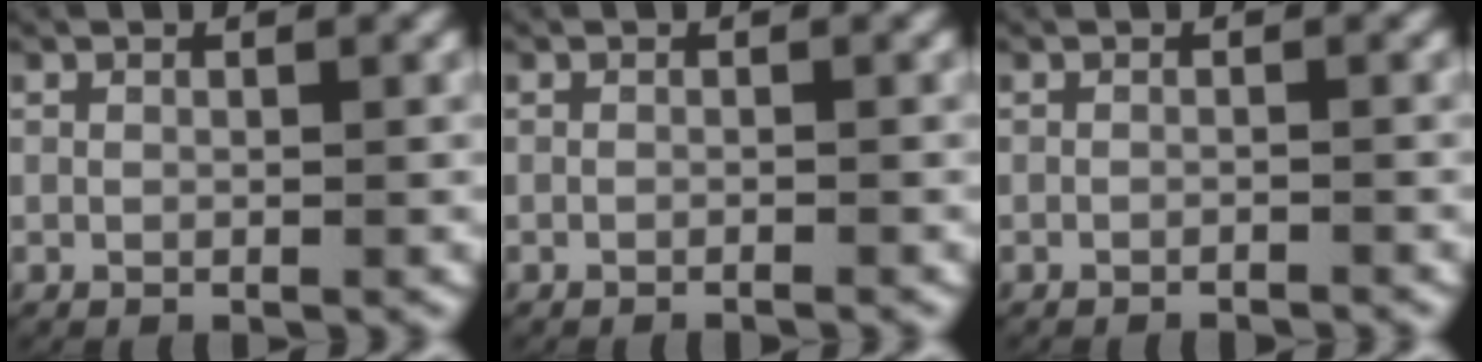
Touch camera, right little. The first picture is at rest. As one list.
[{"total": 0.7, "force": [-0.6, -0.2, 0.1], "torque": [-0.002, 0.003, -0.013]}, {"total": 1.3, "force": [-1.2, -0.1, 0.2], "torque": [0.001, 0.001, -0.021]}]